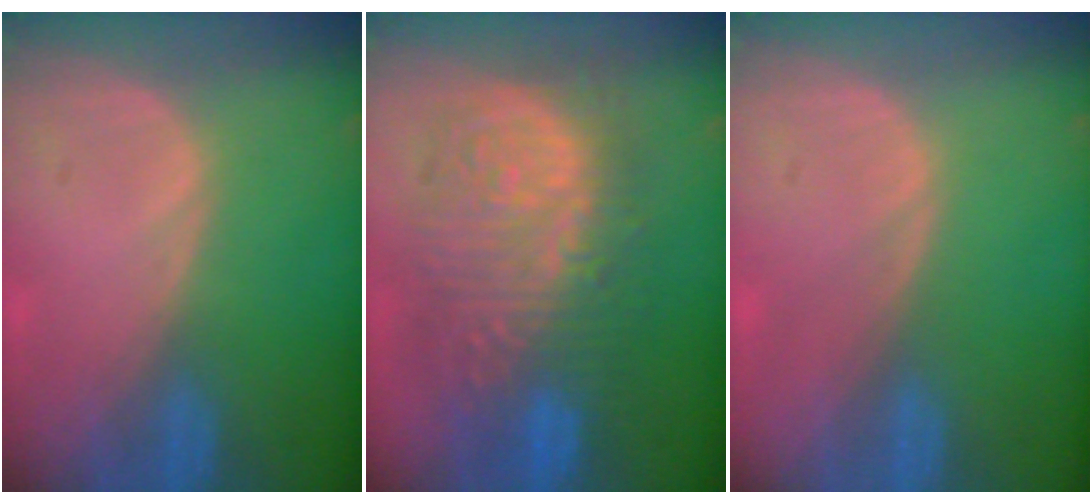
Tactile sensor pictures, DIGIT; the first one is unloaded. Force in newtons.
{"total": 13.2, "press": 13.2, "slide": 1.4}
{"total": 0.0}